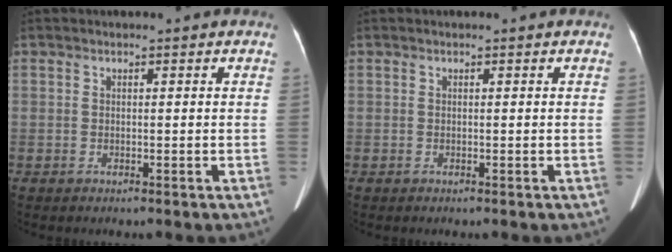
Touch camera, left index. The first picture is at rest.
{"total": 0.0}